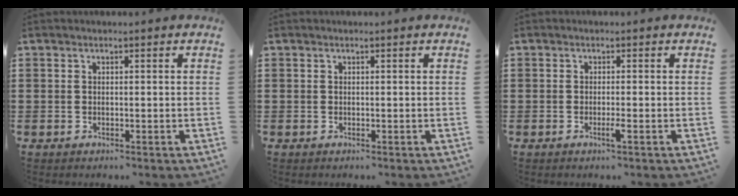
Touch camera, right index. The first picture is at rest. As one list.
[{"total": 0.0}, {"total": 1.6, "force": [-0.8, 0.0, 1.4], "torque": [-0.032, -0.007, -0.017]}]